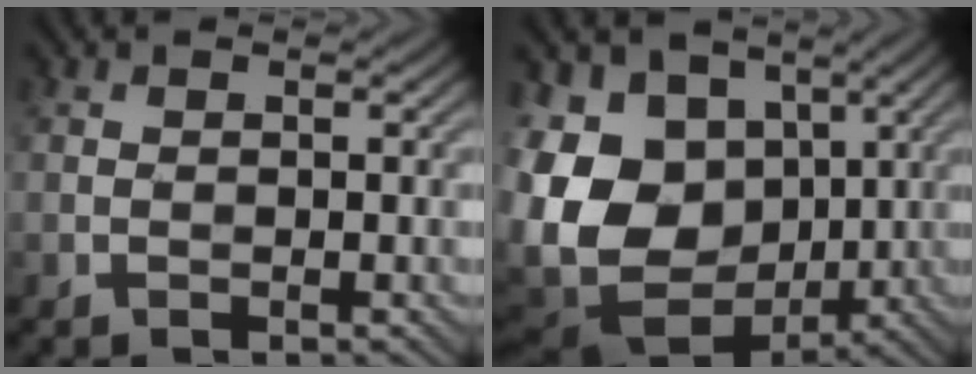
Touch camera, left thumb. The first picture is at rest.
{"total": 15.6, "force": [-2.1, 11.7, 10.0], "torque": [-0.240, -0.008, -0.021]}